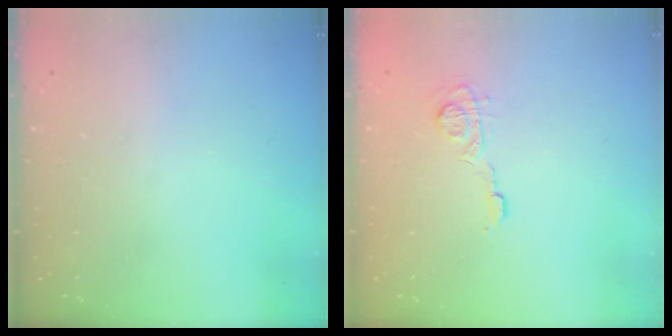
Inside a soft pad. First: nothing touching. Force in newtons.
{"total": 8.1, "press": 8.1, "slide": 0.7}